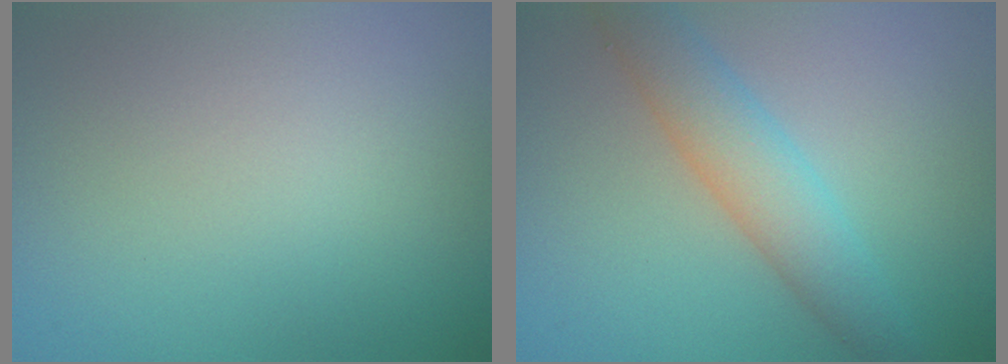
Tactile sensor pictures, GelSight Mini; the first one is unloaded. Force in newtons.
{"total": 4.6, "press": 4.6, "slide": 0.1}